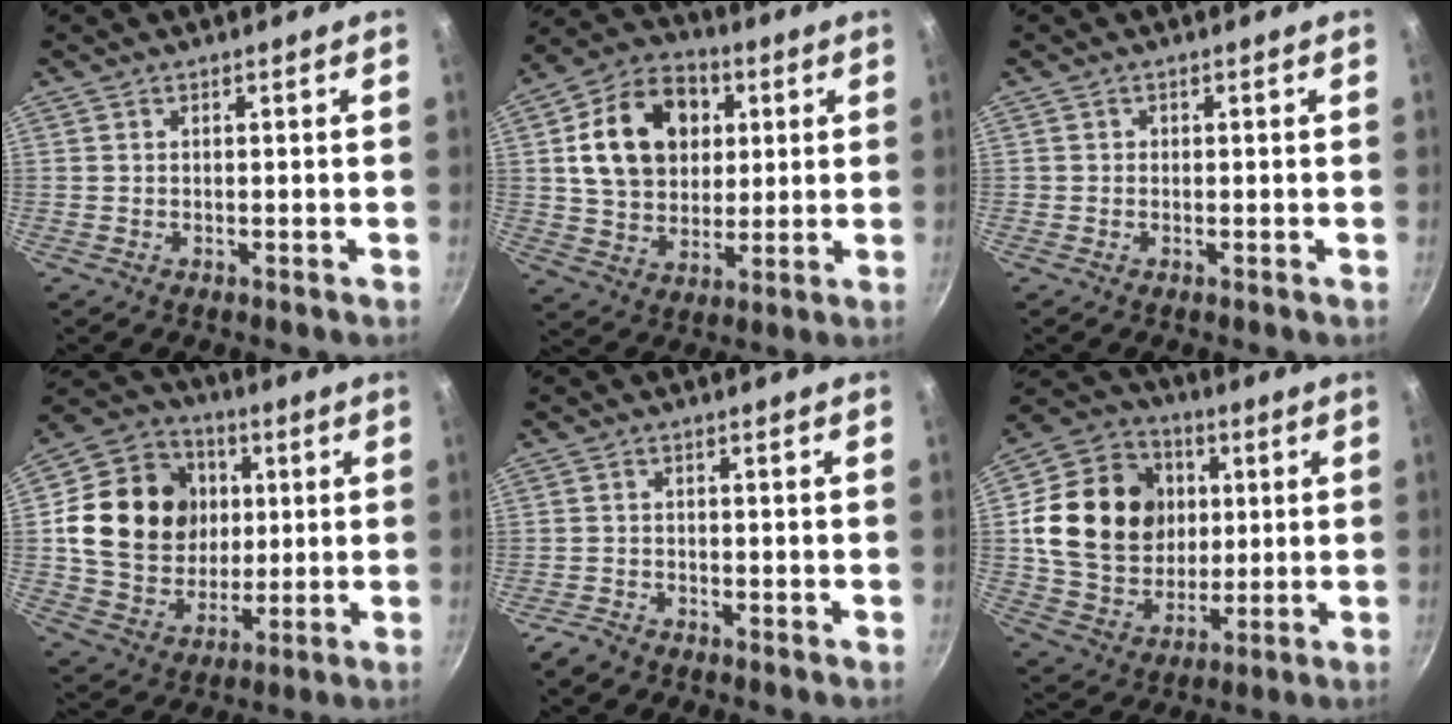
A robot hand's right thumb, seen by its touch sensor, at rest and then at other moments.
{"total": 17.9, "force": [4.1, 13.5, 10.9], "torque": [-0.159, 0.011, 0.065]}
{"total": 0.6, "force": [-0.1, 0.6, 0.1], "torque": [0.001, 0.002, -0.005]}
{"total": 20.4, "force": [2.9, 17.0, 10.8], "torque": [-0.173, 0.010, 0.055]}
{"total": 2.3, "force": [-2.0, 1.0, 0.6], "torque": [-0.015, 0.018, -0.036]}
{"total": 21.6, "force": [3.1, 17.5, 12.4], "torque": [-0.194, 0.008, 0.059]}